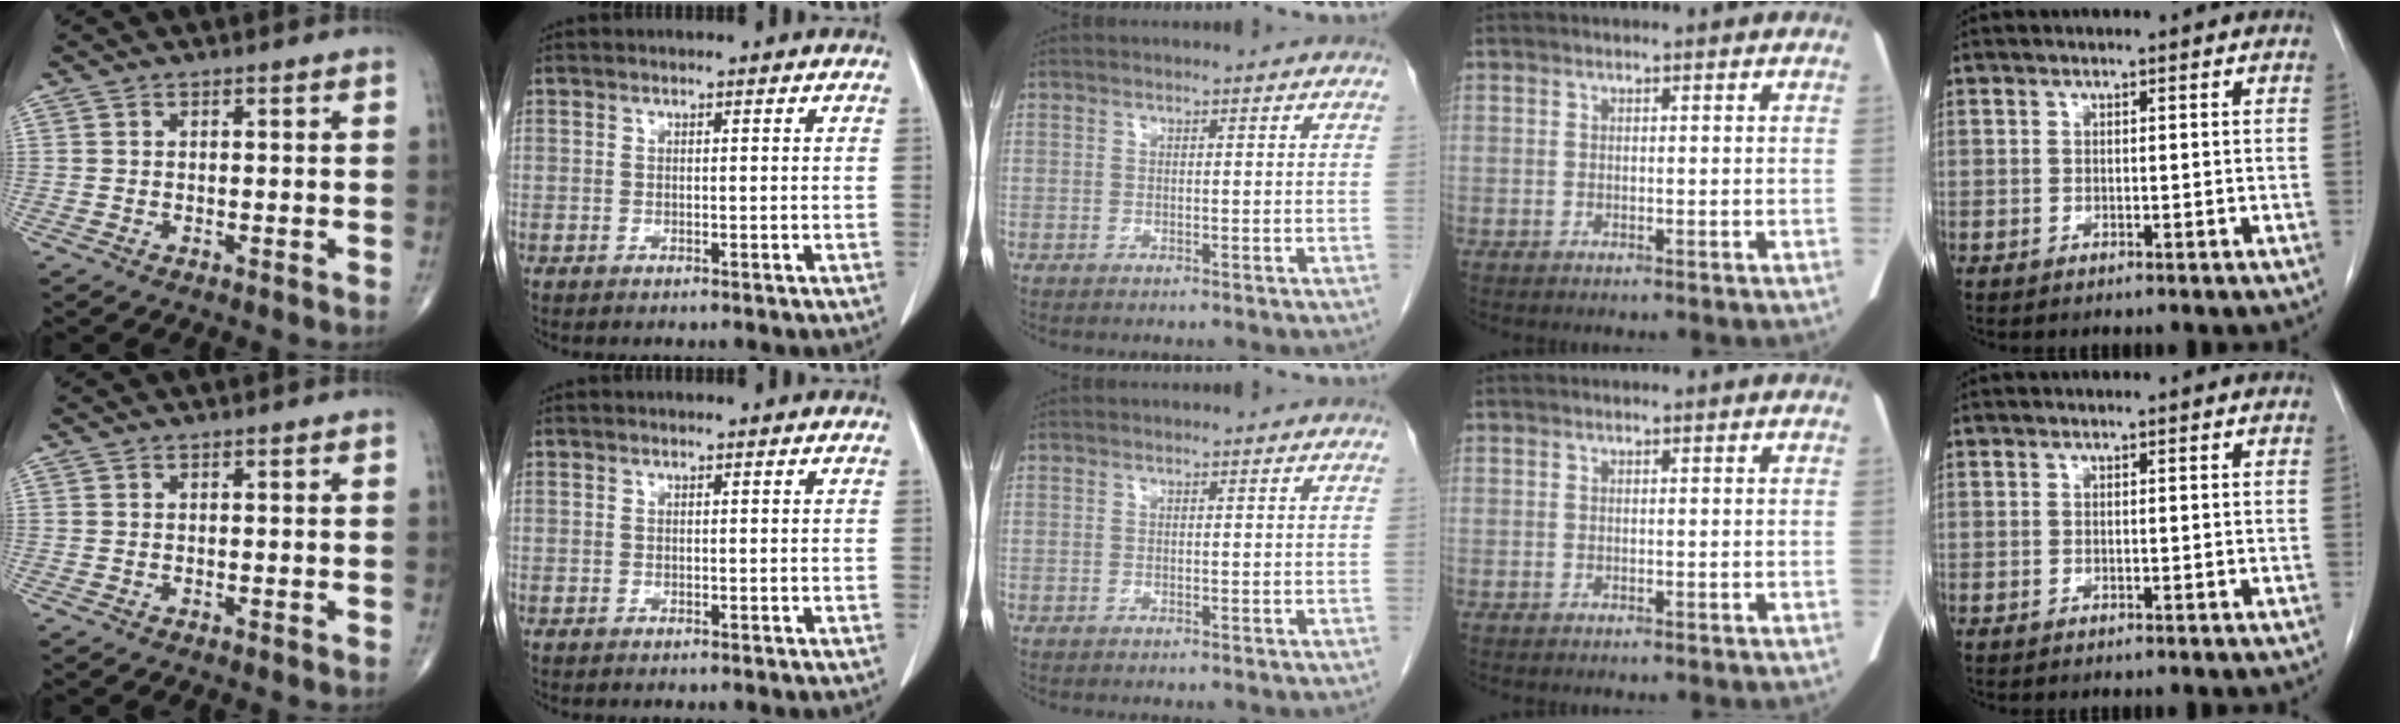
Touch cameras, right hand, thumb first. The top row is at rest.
{}